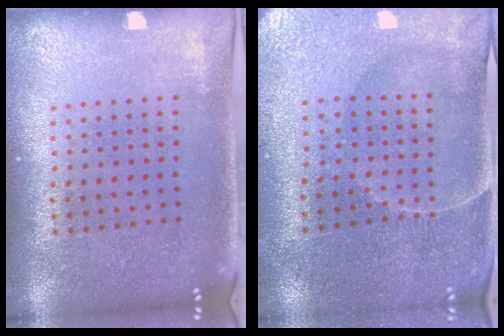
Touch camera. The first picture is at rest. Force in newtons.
{"total": 0.6, "press": 0.5, "slide": 0.4}